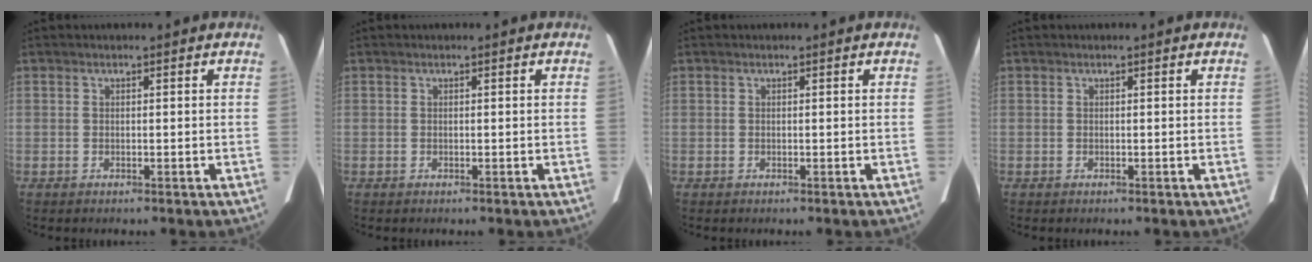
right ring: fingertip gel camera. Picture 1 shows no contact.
{"total": 0.0}
{"total": 0.0}
{"total": 0.0}